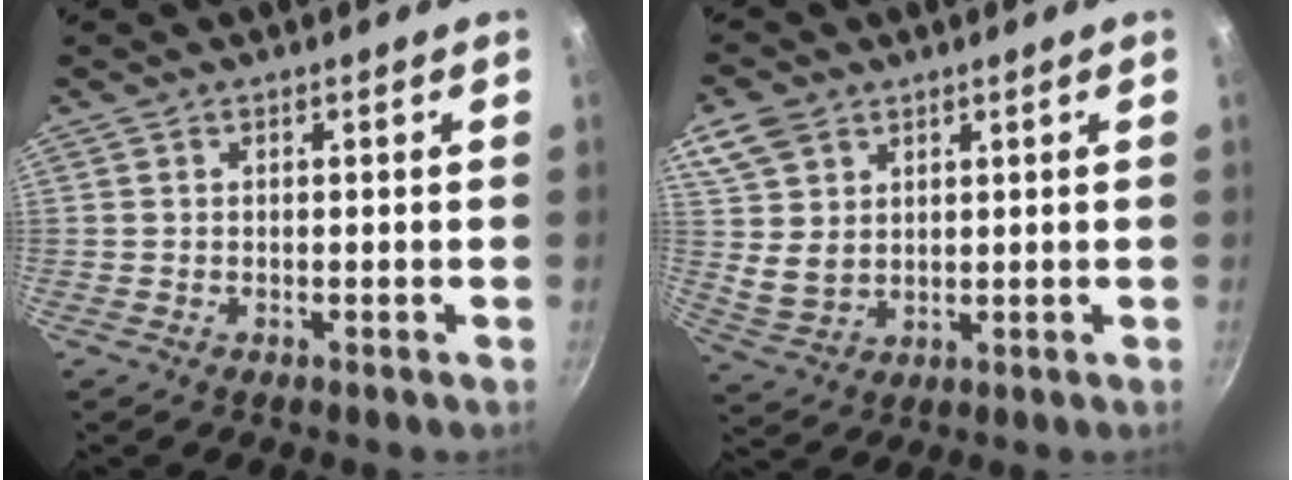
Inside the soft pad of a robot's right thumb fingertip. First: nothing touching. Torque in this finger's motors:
{"motor_torque": [-0.39, 2.06, 0.25, -0.17, 0.11]}